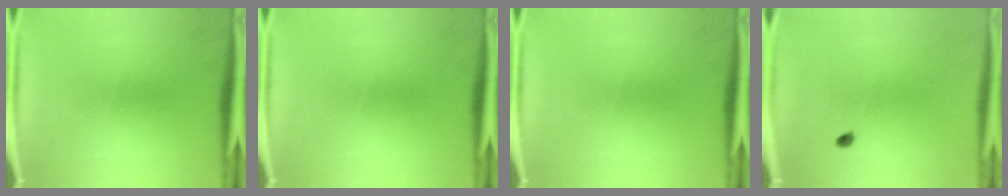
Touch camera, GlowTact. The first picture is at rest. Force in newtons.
{"total": 0.0}
{"total": 0.0}
{"total": 1.6}